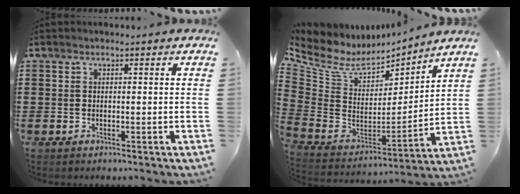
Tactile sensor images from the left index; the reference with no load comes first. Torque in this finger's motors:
{"motor_torque": [1.11, -1.02, 0.16, 0.15]}